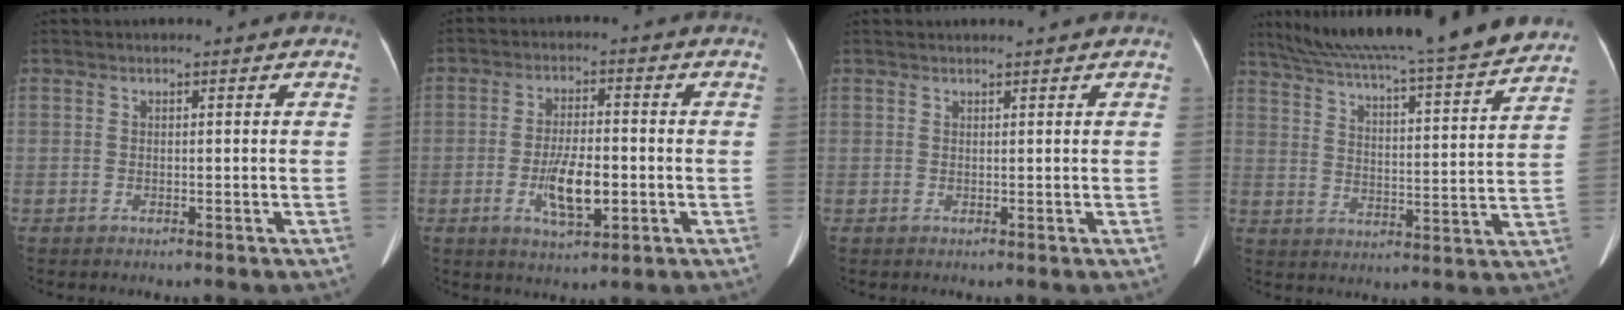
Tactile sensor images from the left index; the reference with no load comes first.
{"total": 7.2, "force": [-2.0, 2.2, 6.6], "torque": [-0.129, -0.004, -0.032]}
{"total": 2.1, "force": [1.9, 0.0, 0.8], "torque": [-0.006, 0.021, 0.029]}
{"total": 24.9, "force": [21.8, 0.9, 11.8], "torque": [-0.200, -0.006, 0.305]}